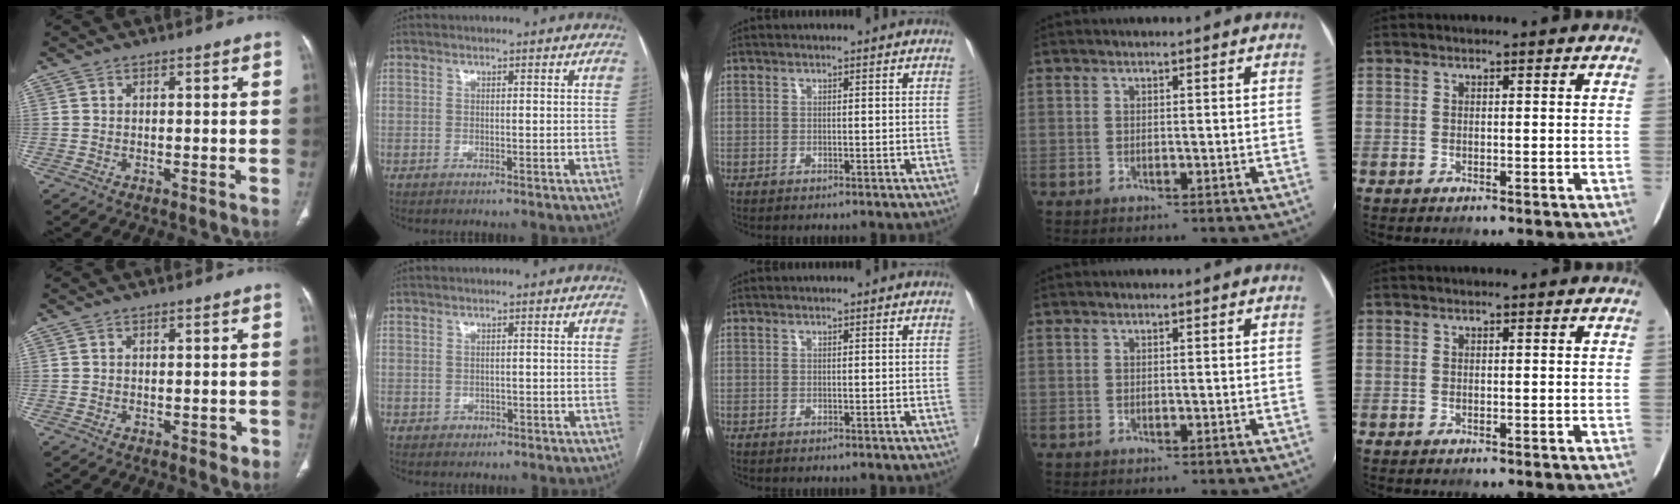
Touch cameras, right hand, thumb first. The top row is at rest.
{"thumb": {"total": 1.5, "force": [-0.7, 0.9, 1.0], "torque": [-0.005, 0.002, -0.008]}, "index": {"total": 1.4, "force": [-0.6, 1.2, 0.1], "torque": [0.000, 0.005, -0.007]}}